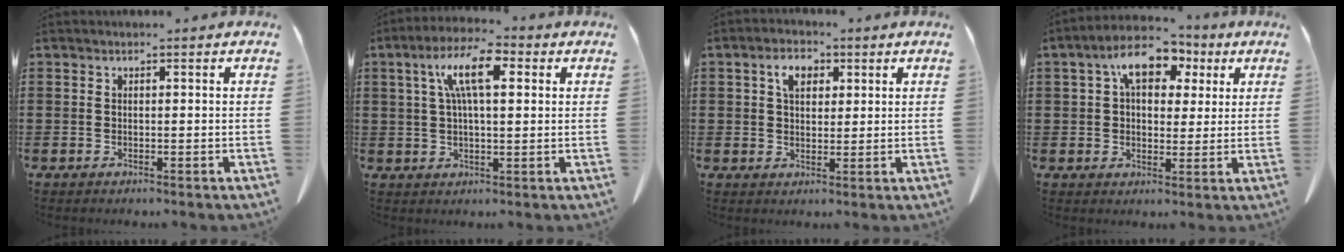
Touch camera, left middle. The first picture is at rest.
{"total": 8.8, "force": [3.1, 2.9, 7.8], "torque": [-0.164, 0.013, 0.048]}
{"total": 4.4, "force": [1.8, 2.9, 2.8], "torque": [-0.050, 0.008, 0.025]}
{"total": 8.0, "force": [3.5, 5.2, 4.9], "torque": [-0.095, 0.004, 0.057]}